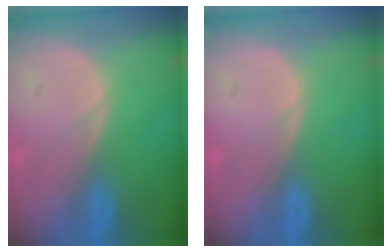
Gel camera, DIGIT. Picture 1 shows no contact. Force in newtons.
{"total": 0.0}